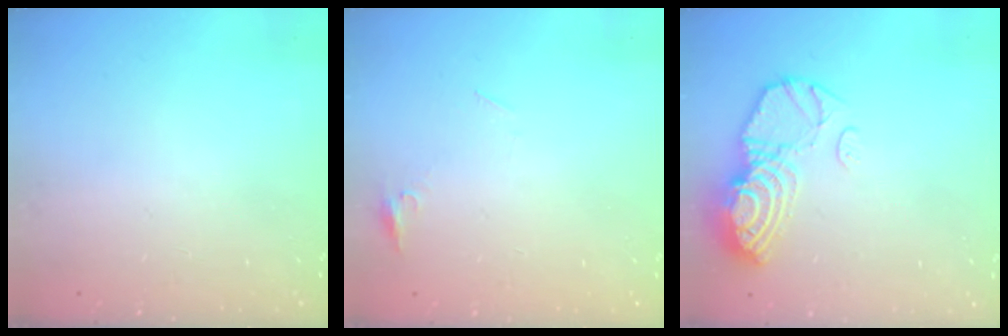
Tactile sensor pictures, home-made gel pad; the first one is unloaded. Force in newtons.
{"total": 4.7, "press": 4.6, "slide": 0.5}
{"total": 11.9, "press": 11.8, "slide": 0.9}